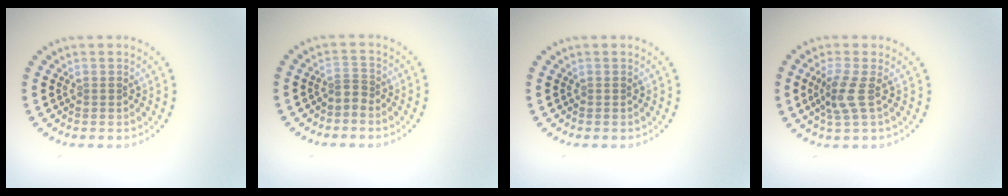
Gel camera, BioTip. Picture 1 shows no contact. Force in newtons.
{"total": 1.2, "press": 0.8, "slide": 0.9}
{"total": 0.0}
{"total": 2.5, "press": 2.2, "slide": 1.2}